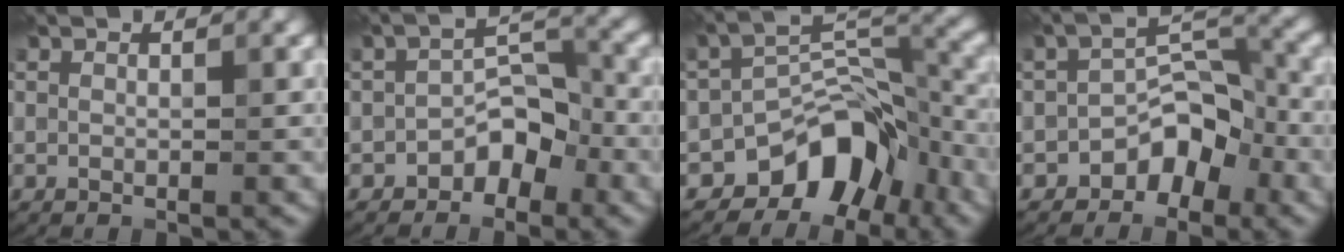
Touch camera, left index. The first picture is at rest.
{"total": 3.8, "force": [-2.4, 2.0, 2.1], "torque": [-0.022, 0.019, -0.042]}
{"total": 7.9, "force": [-5.0, 4.5, 4.1], "torque": [-0.040, 0.004, -0.089]}
{"total": 4.7, "force": [-2.9, 2.6, 2.6], "torque": [-0.020, 0.018, -0.052]}